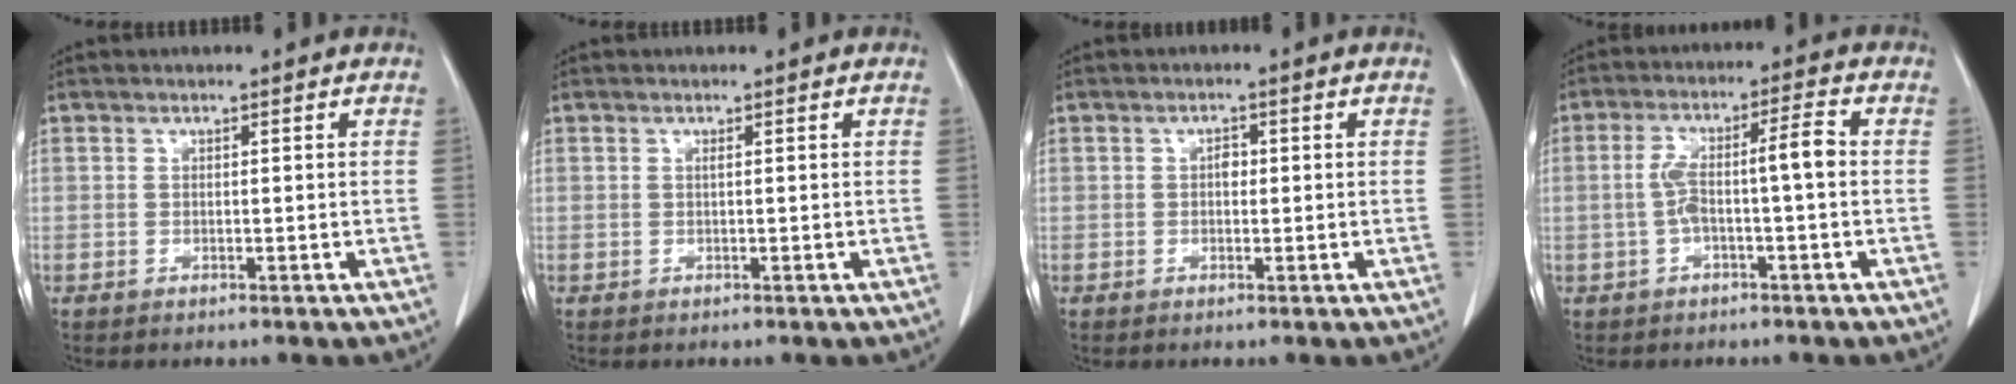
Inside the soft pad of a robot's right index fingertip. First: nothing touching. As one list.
[{"total": 0.0}, {"total": 1.4, "force": [0.1, 0.9, 1.1], "torque": [-0.016, 0.004, -0.001]}, {"total": 6.7, "force": [-0.5, 1.0, 6.6], "torque": [-0.130, 0.029, -0.007]}]